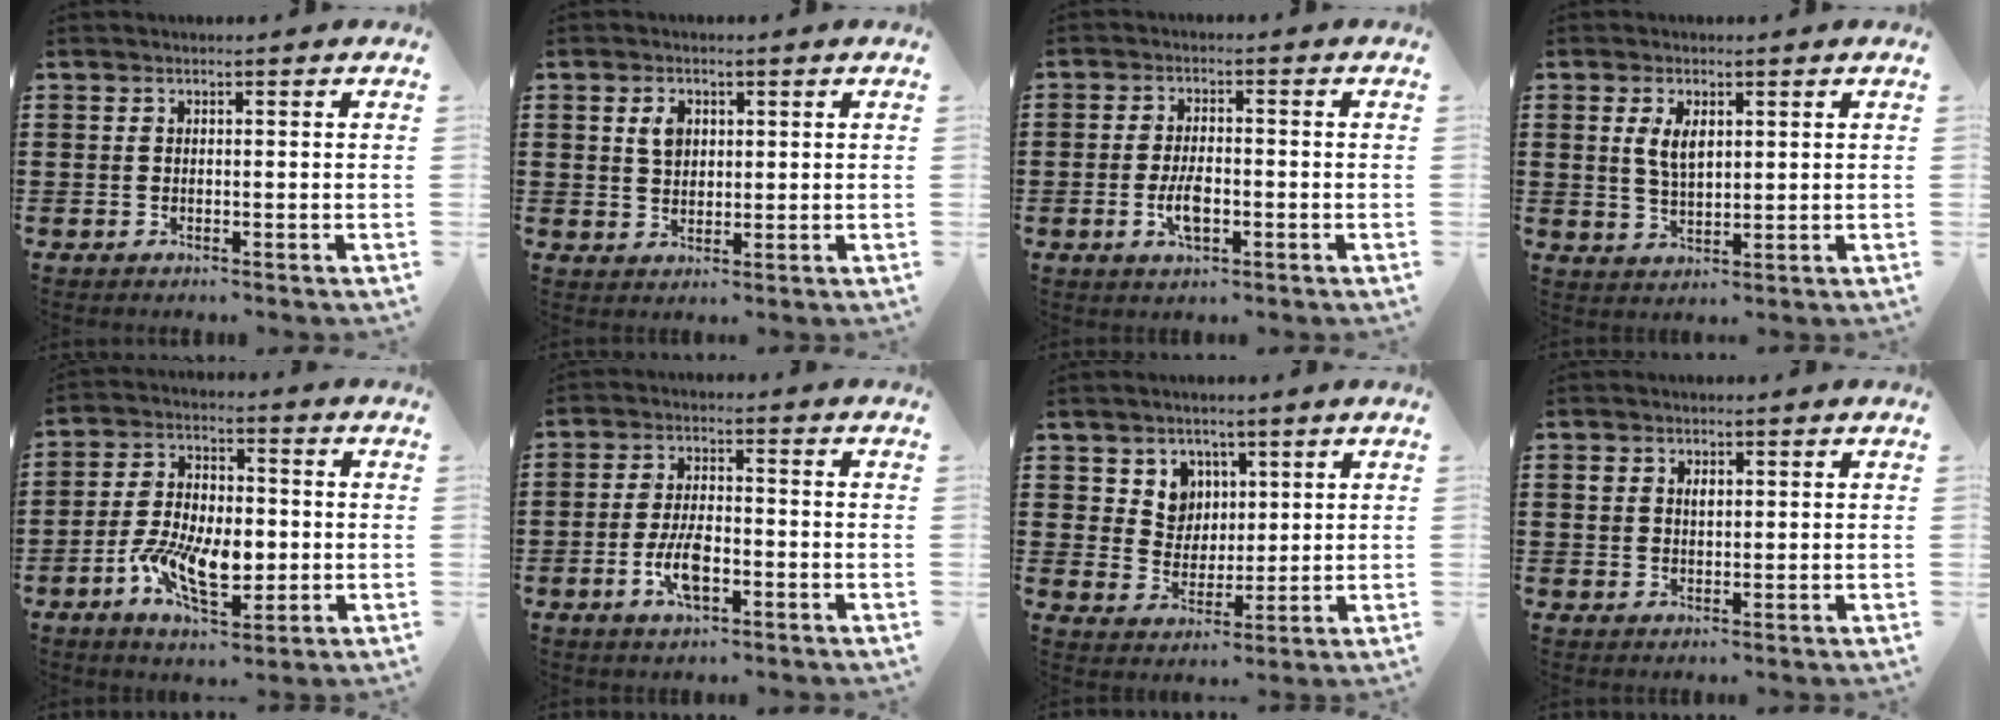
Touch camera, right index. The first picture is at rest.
{"total": 3.1, "force": [1.0, 2.1, 2.1], "torque": [-0.048, 0.010, 0.017]}
{"total": 4.4, "force": [-1.2, 1.9, 3.8], "torque": [-0.088, -0.002, -0.026]}
{"total": 4.1, "force": [1.2, 1.9, 3.4], "torque": [-0.064, 0.003, 0.019]}
{"total": 10.6, "force": [-2.8, 5.5, 8.6], "torque": [-0.182, 0.002, -0.049]}
{"total": 6.5, "force": [-2.2, 2.8, 5.3], "torque": [-0.115, 0.001, -0.045]}
{"total": 5.7, "force": [2.7, 4.8, 1.2], "torque": [-0.043, 0.008, 0.048]}
{"total": 1.9, "force": [0.8, 1.3, 1.1], "torque": [-0.024, 0.007, 0.013]}